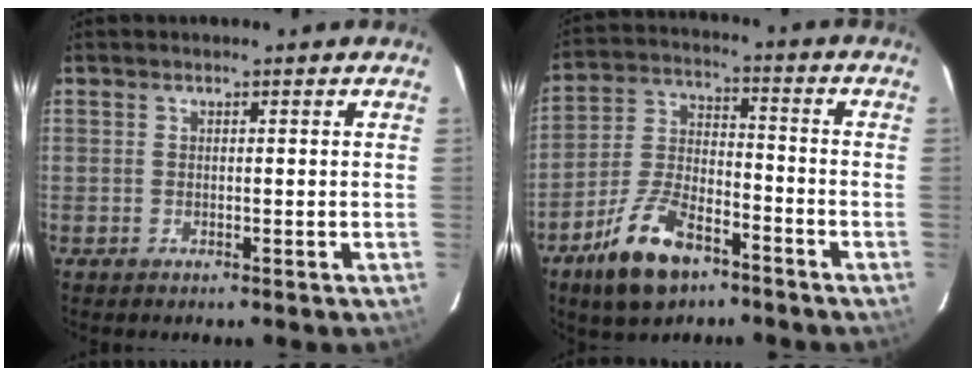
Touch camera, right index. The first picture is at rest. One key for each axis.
{"total": 13.3, "fx": -8.4, "fy": 6.2, "fz": 8.1, "tx": -0.178, "ty": 0.003, "tz": -0.151}